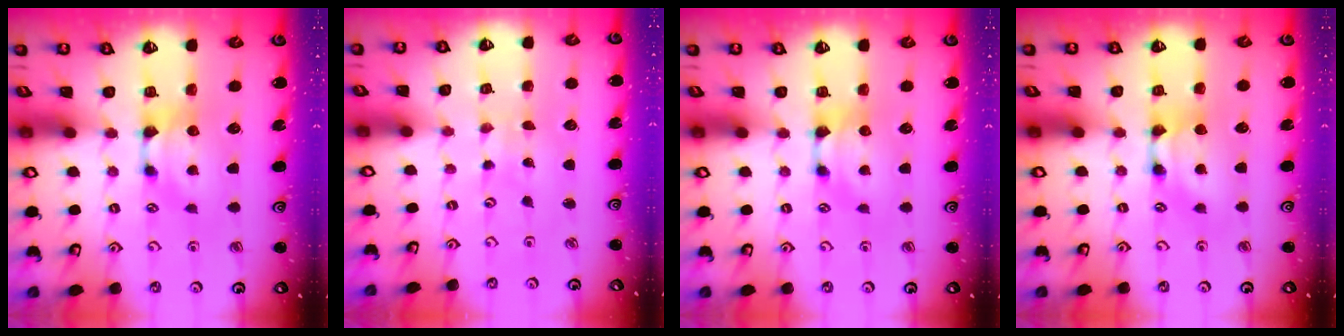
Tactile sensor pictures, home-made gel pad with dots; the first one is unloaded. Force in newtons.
{"total": 6.7, "press": 6.6, "slide": 0.5}
{"total": 0.0}
{"total": 1.6, "press": 1.6, "slide": 0.1}